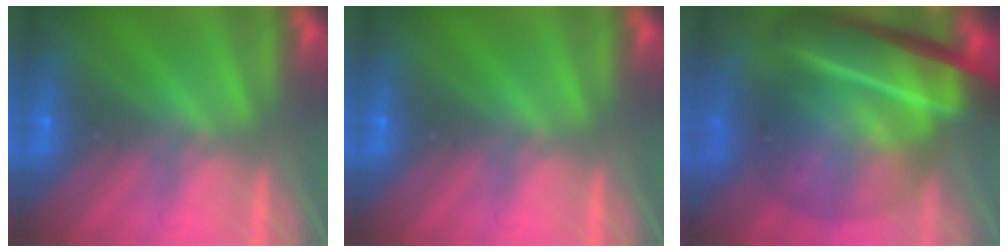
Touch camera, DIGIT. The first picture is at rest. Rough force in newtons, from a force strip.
{"total": 0.0}
{"total": 7.6}